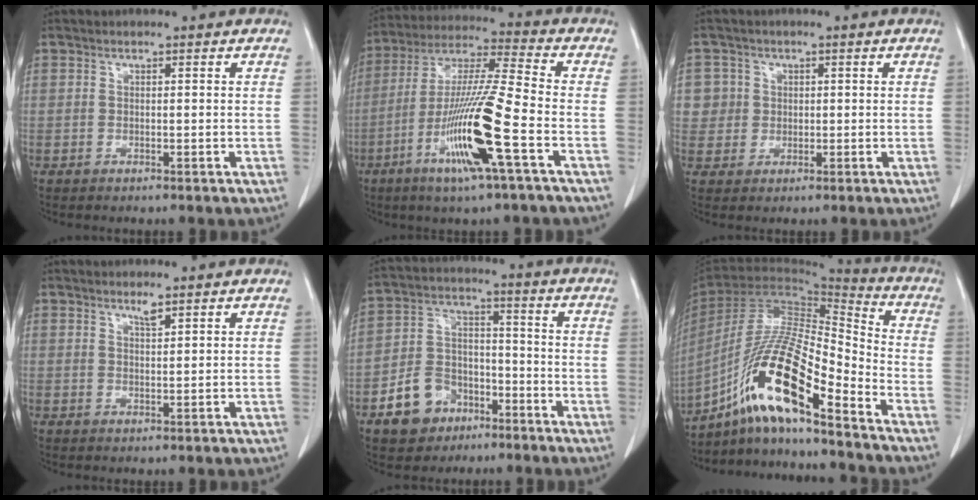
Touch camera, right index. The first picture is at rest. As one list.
[{"total": 15.5, "force": [-5.8, -0.4, 14.4], "torque": [-0.289, -0.015, -0.112]}, {"total": 4.4, "force": [0.9, 4.3, -0.1], "torque": [0.019, 0.010, 0.019]}, {"total": 1.5, "force": [1.2, 0.1, 0.9], "torque": [-0.017, -0.003, 0.022]}, {"total": 9.9, "force": [-5.5, 7.3, 3.9], "torque": [-0.087, 0.025, -0.092]}, {"total": 16.9, "force": [-11.1, 1.6, 12.7], "torque": [-0.247, 0.002, -0.204]}]